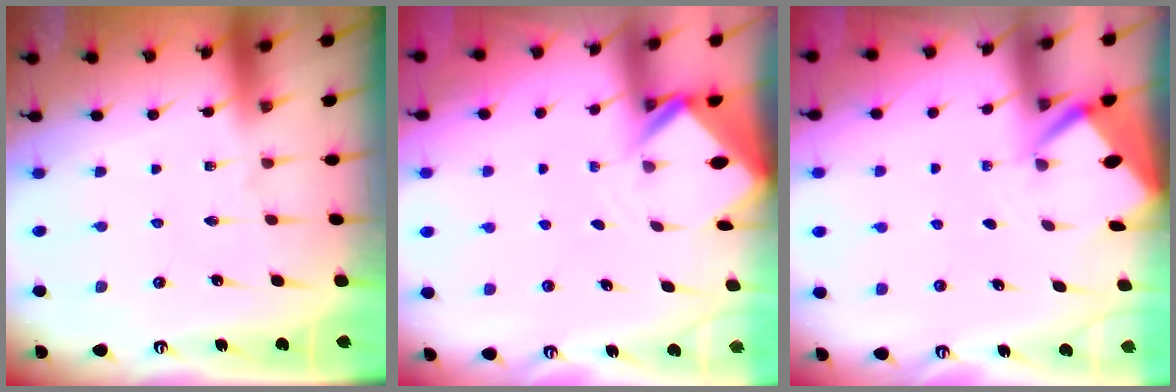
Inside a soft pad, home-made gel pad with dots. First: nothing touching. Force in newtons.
{"total": 2.6, "press": 2.6, "slide": 0.1}
{"total": 2.7, "press": 2.7, "slide": 0.3}